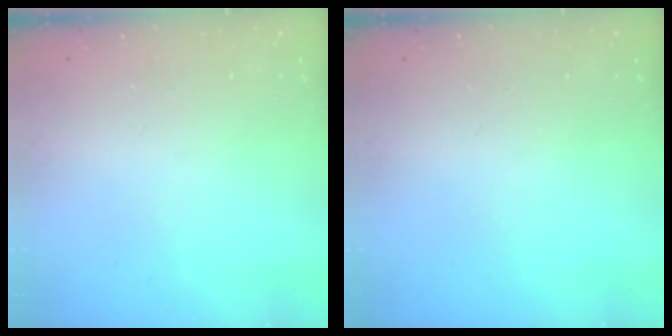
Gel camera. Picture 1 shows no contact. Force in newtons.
{"total": 0.0}